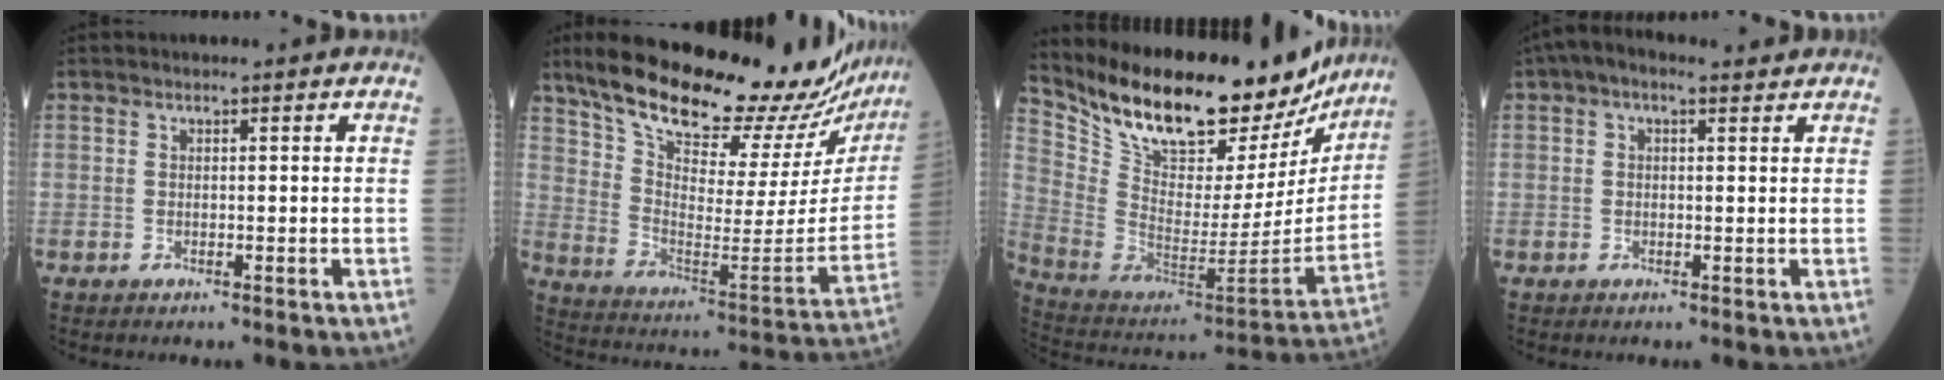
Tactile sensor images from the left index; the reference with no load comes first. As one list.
[{"total": 30.5, "force": [26.9, 6.2, 13.0], "torque": [-0.219, -0.072, 0.365]}, {"total": 27.8, "force": [23.4, 8.4, 12.4], "torque": [-0.214, -0.021, 0.353]}, {"total": 3.9, "force": [2.5, 1.7, 2.5], "torque": [-0.054, 0.031, 0.040]}]